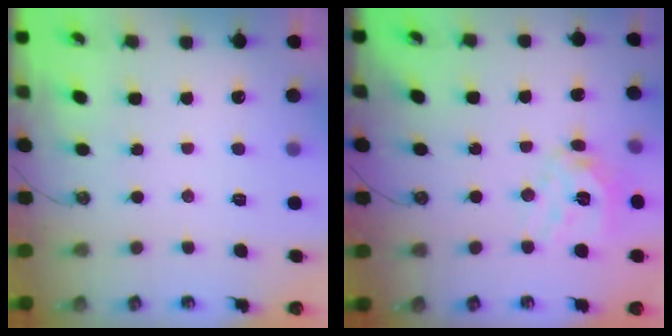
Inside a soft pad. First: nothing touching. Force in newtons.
{"total": 13.1, "press": 13.0, "slide": 2.0}